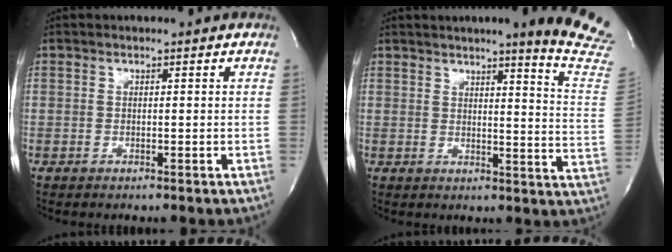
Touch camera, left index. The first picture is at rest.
{"total": 14.4, "force": [11.8, -1.2, 8.2], "torque": [-0.097, -0.081, 0.123]}